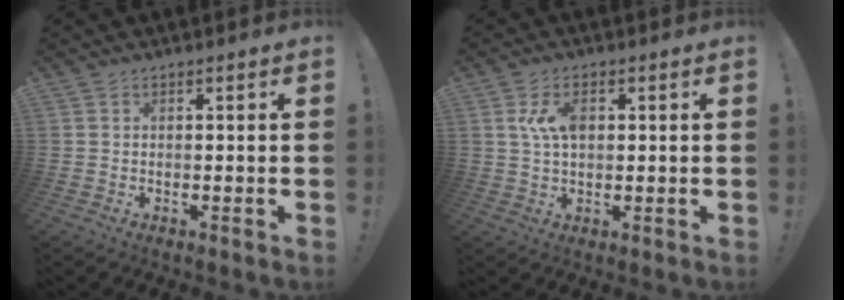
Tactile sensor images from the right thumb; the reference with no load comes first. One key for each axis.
{"total": 6.4, "fx": 1.4, "fy": 3.7, "fz": 5.0, "tx": -0.104, "ty": 0.007, "tz": 0.024}